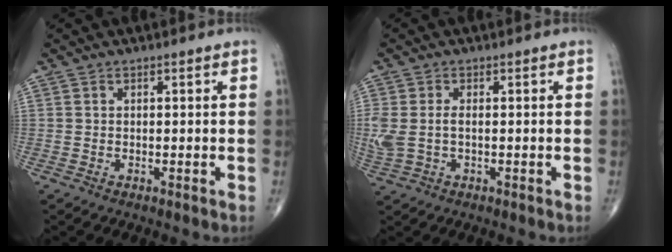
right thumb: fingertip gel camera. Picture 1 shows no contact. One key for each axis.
{"total": 5.2, "fx": -0.2, "fy": 2.9, "fz": 4.3, "tx": -0.121, "ty": 0.006, "tz": 0.000}